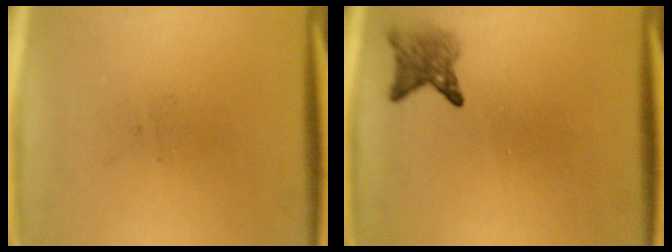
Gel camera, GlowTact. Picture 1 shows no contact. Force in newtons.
{"total": 2.7}